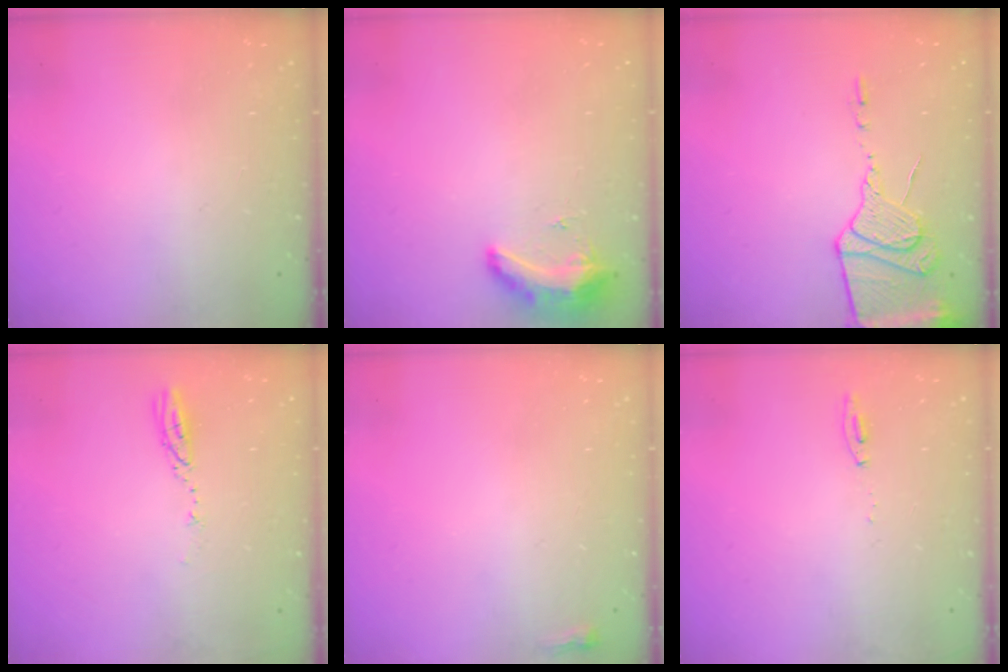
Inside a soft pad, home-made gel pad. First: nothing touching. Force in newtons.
{"total": 8.8, "press": 8.8, "slide": 0.7}
{"total": 13.7, "press": 13.7, "slide": 1.2}
{"total": 3.8, "press": 3.8, "slide": 0.4}
{"total": 2.2, "press": 2.2, "slide": 0.6}
{"total": 4.6, "press": 4.6, "slide": 0.5}